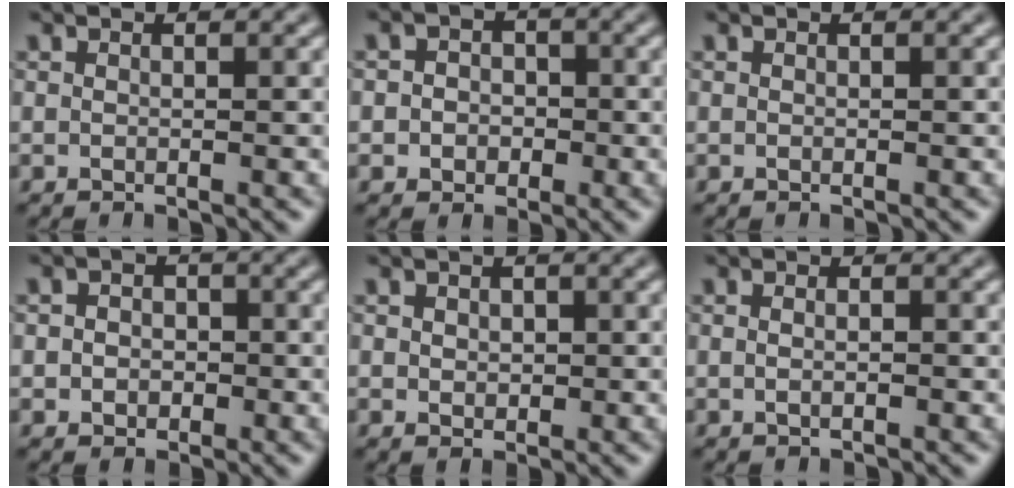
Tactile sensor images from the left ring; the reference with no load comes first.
{"total": 3.3, "force": [-0.3, 3.1, 1.1], "torque": [0.010, 0.011, -0.031]}
{"total": 0.0}
{"total": 2.8, "force": [0.0, 2.5, 1.2], "torque": [0.005, 0.004, -0.024]}
{"total": 1.4, "force": [0.2, 1.1, 0.8], "torque": [-0.011, -0.002, 0.003]}
{"total": 2.4, "force": [0.5, 1.5, 1.7], "torque": [-0.008, 0.018, -0.018]}